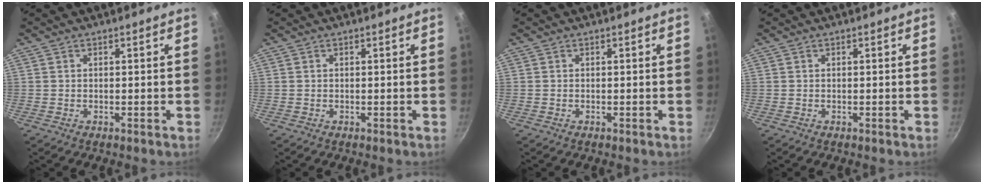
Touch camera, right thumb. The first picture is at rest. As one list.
[{"total": 0.0}, {"total": 0.0}, {"total": 0.0}]